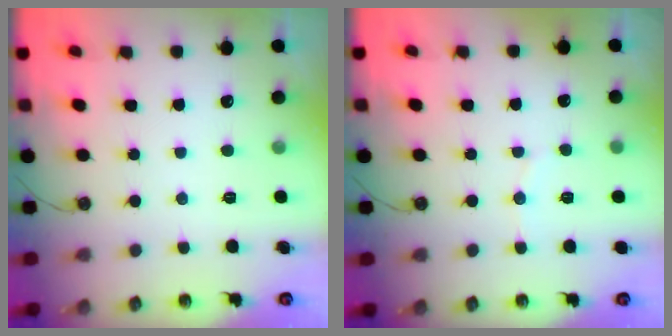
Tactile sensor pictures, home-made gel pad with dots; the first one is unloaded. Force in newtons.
{"total": 3.8, "press": 3.4, "slide": 1.7}